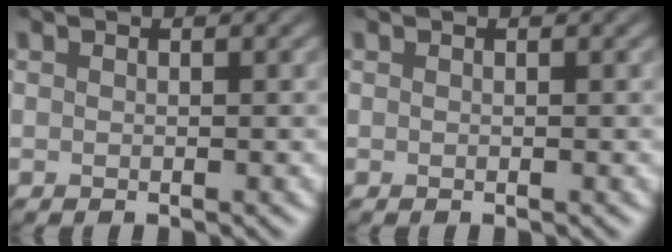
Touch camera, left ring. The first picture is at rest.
{"total": 0.0}